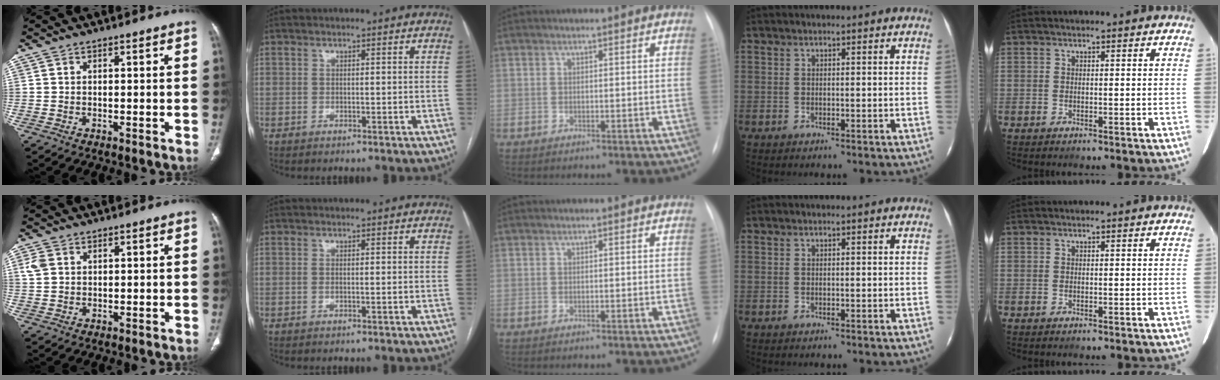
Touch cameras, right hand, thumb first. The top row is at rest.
{"thumb": {"total": 3.0, "force": [1.2, 2.2, 1.6], "torque": [-0.036, 0.003, 0.031]}, "index": {"total": 0.7, "force": [-0.1, 0.1, 0.7], "torque": [-0.016, -0.002, 0.000]}}